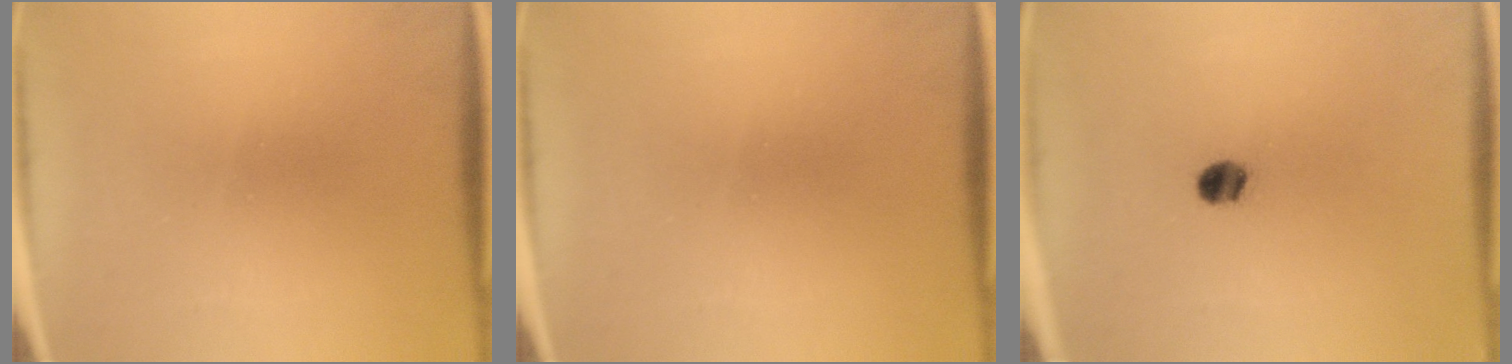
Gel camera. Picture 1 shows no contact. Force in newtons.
{"total": 0.0}
{"total": 3.5}